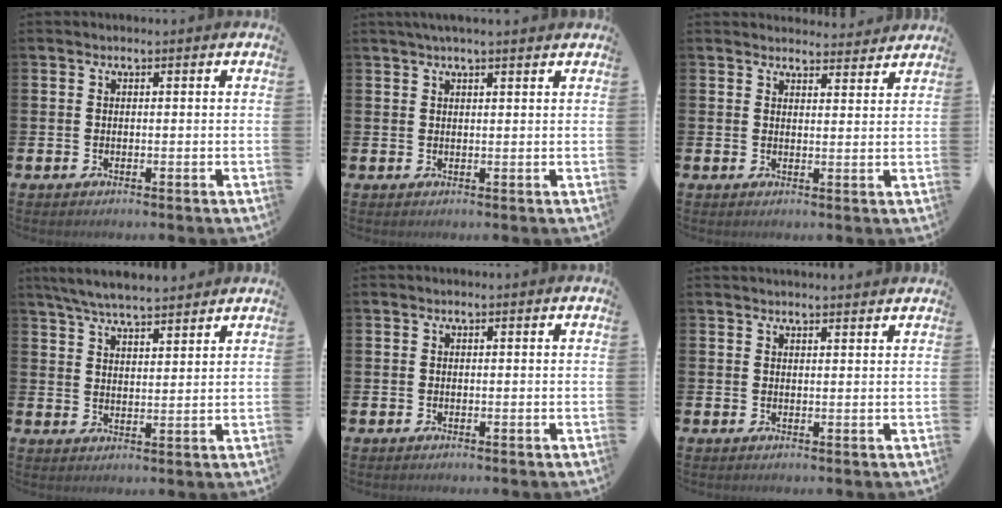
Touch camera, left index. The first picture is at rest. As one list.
[{"total": 2.2, "force": [1.9, 0.1, 1.1], "torque": [-0.025, 0.003, 0.034]}, {"total": 3.1, "force": [3.0, 0.5, -0.1], "torque": [0.002, -0.020, 0.054]}, {"total": 6.0, "force": [5.8, 0.6, 1.5], "torque": [-0.052, -0.019, 0.107]}, {"total": 0.0}, {"total": 1.7, "force": [1.7, 0.0, 0.1], "torque": [0.005, -0.010, 0.029]}]